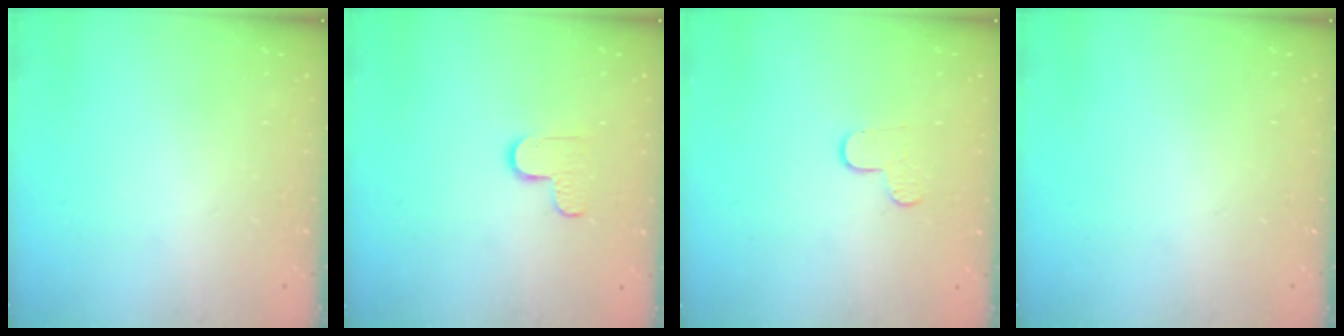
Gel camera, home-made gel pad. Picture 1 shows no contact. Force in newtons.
{"total": 5.6, "press": 5.5, "slide": 0.4}
{"total": 6.2, "press": 6.2, "slide": 0.6}
{"total": 0.0}